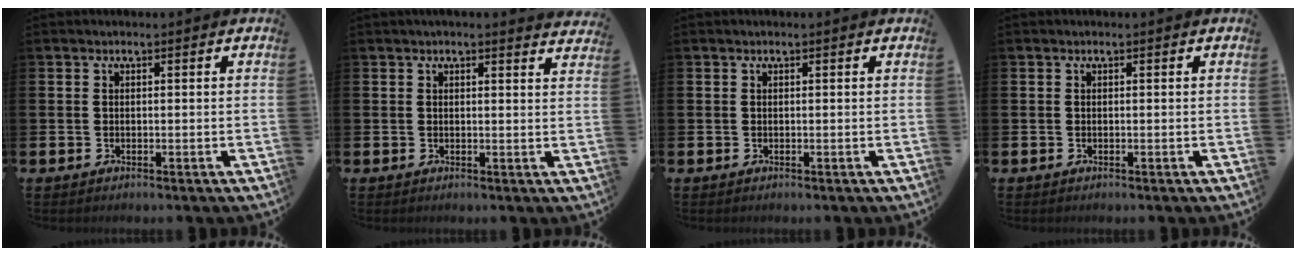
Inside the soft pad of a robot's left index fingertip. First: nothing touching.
{"total": 1.9, "force": [1.9, -0.1, 0.2], "torque": [-0.003, -0.009, 0.033]}
{"total": 0.0}
{"total": 0.0}